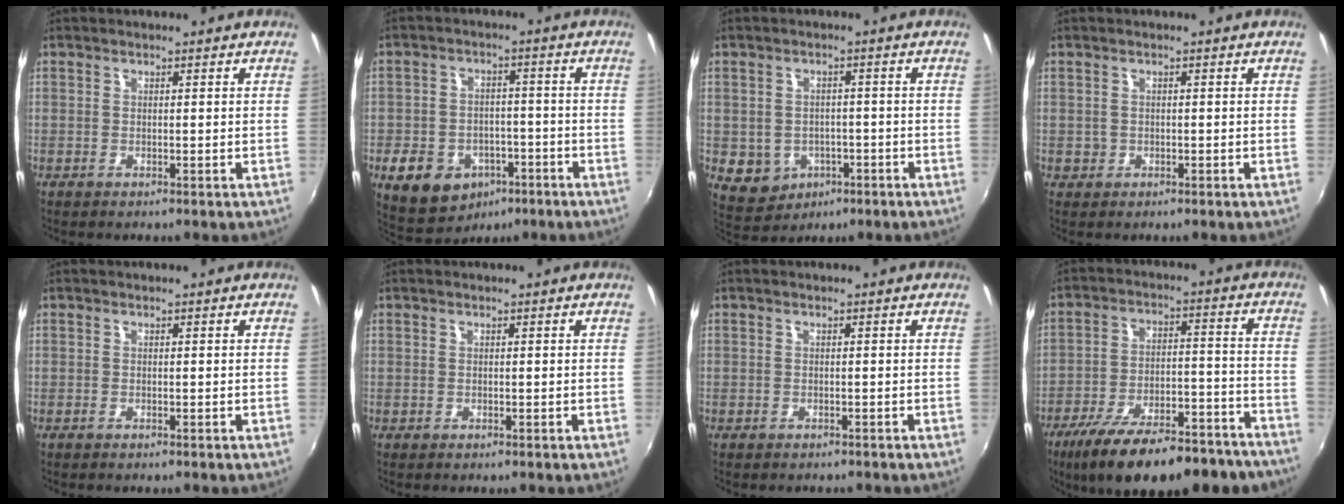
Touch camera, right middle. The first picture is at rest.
{"total": 12.5, "force": [-6.4, 8.9, 5.9], "torque": [-0.148, 0.006, -0.081]}
{"total": 7.3, "force": [-2.4, 6.4, 2.8], "torque": [-0.077, 0.001, -0.017]}
{"total": 1.5, "force": [-0.4, 1.4, 0.3], "torque": [-0.005, -0.004, -0.005]}
{"total": 0.0}
{"total": 0.0}
{"total": 0.9, "force": [-0.8, 0.5, 0.1], "torque": [-0.008, -0.003, -0.010]}
{"total": 25.3, "force": [-20.1, 7.8, 13.4], "torque": [-0.231, -0.028, -0.278]}